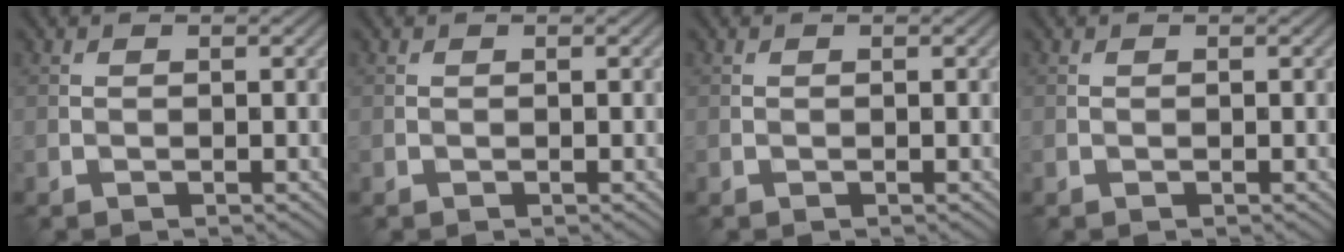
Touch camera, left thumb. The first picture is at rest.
{"total": 0.0}
{"total": 0.0}
{"total": 0.0}